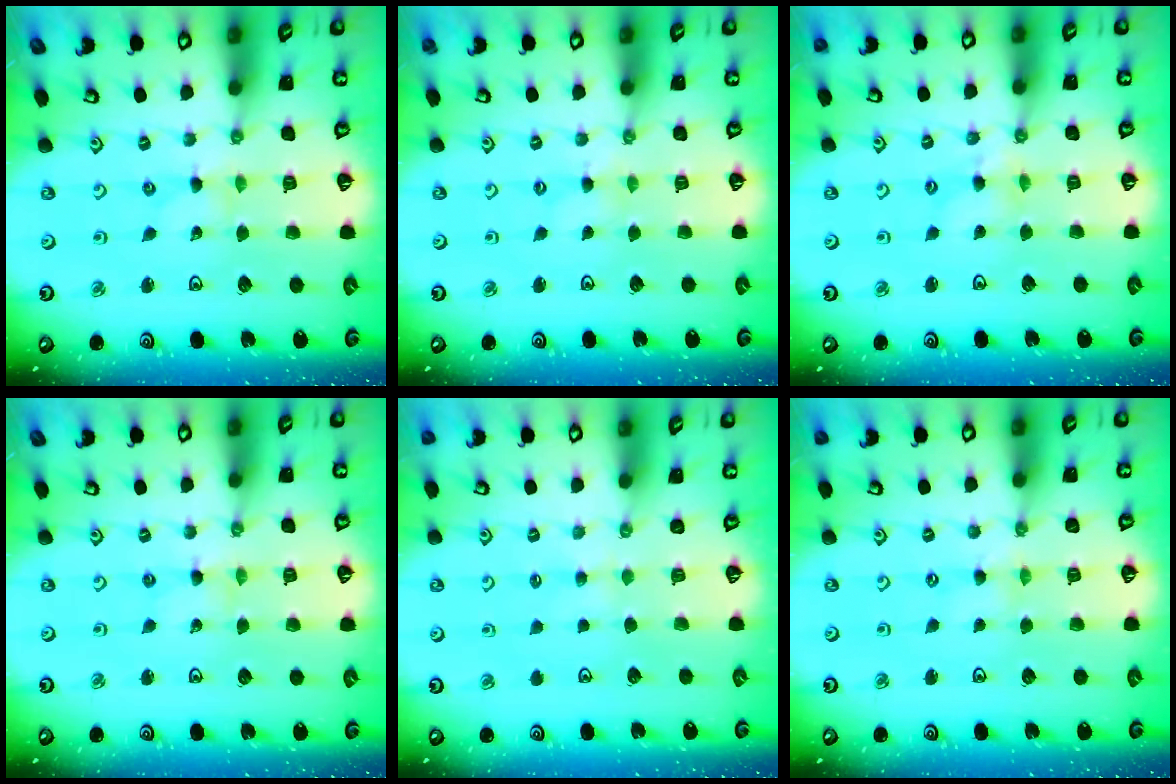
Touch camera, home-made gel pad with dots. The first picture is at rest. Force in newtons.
{"total": 0.8, "press": 0.7, "slide": 0.3}
{"total": 3.9, "press": 3.9, "slide": 0.4}
{"total": 1.6, "press": 1.6, "slide": 0.2}
{"total": 1.5, "press": 1.5, "slide": 0.4}
{"total": 1.3, "press": 1.2, "slide": 0.3}